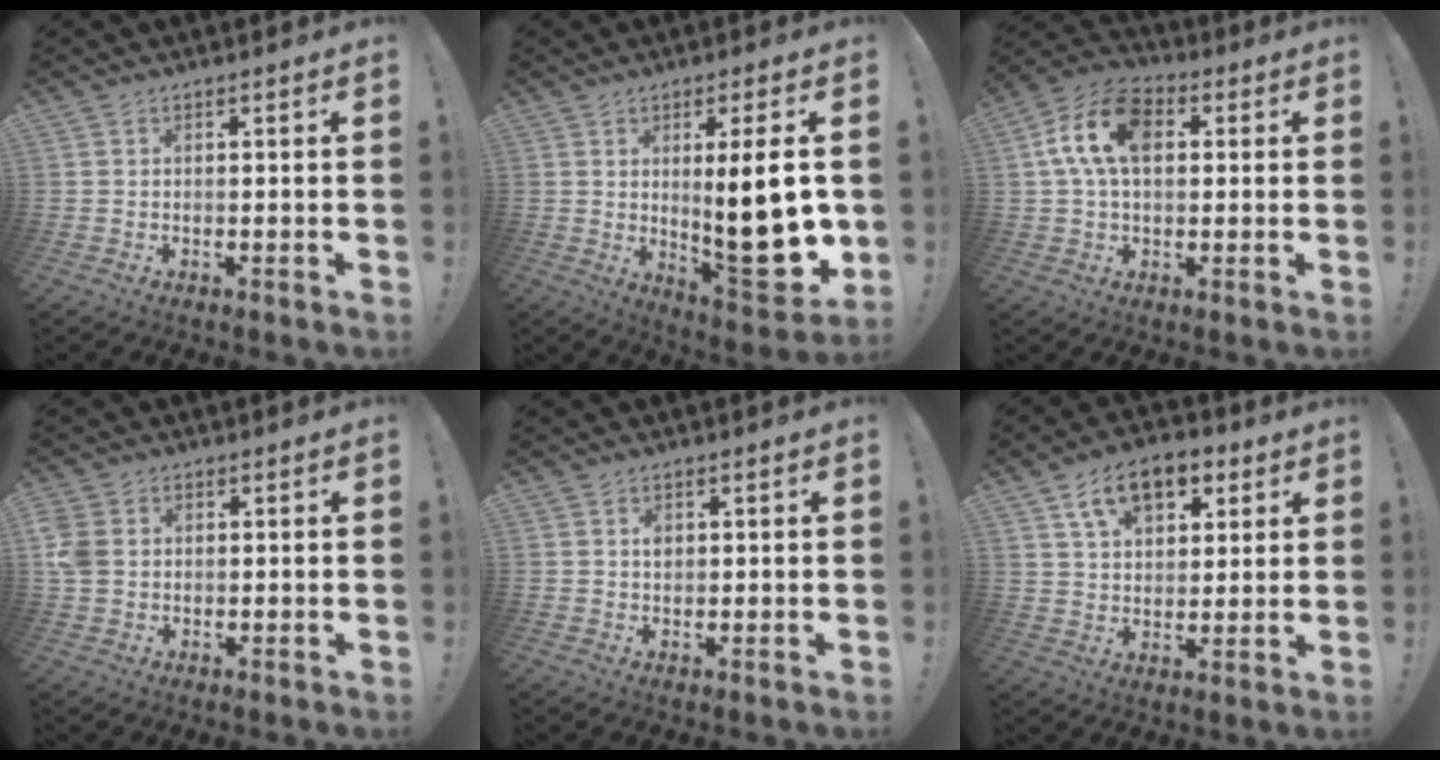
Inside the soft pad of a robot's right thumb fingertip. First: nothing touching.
{"total": 17.5, "force": [0.7, 3.9, 17.0], "torque": [-0.251, -0.018, 0.012]}
{"total": 14.4, "force": [3.2, 9.3, 10.5], "torque": [-0.188, 0.014, 0.061]}
{"total": 6.6, "force": [0.9, 5.4, 3.7], "torque": [-0.074, 0.003, 0.018]}
{"total": 2.0, "force": [0.5, 1.7, 1.1], "torque": [0.000, -0.004, 0.003]}
{"total": 13.5, "force": [6.9, 8.6, 7.9], "torque": [-0.127, -0.016, 0.128]}